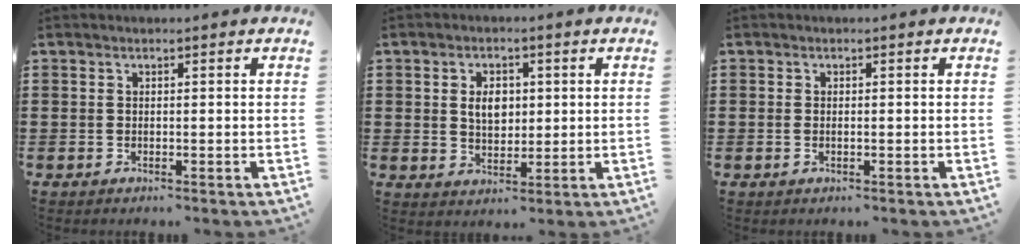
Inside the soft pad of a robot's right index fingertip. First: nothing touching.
{"total": 4.3, "force": [0.7, 2.9, 3.1], "torque": [-0.060, 0.009, 0.008]}
{"total": 0.8, "force": [-0.1, 0.3, 0.7], "torque": [-0.016, -0.001, -0.003]}